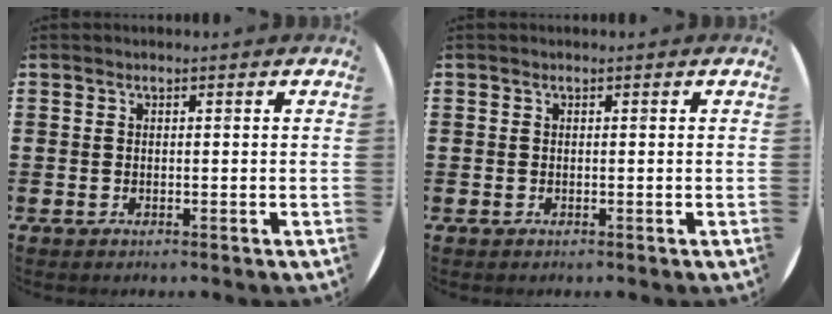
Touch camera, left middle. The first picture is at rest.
{"total": 0.0}